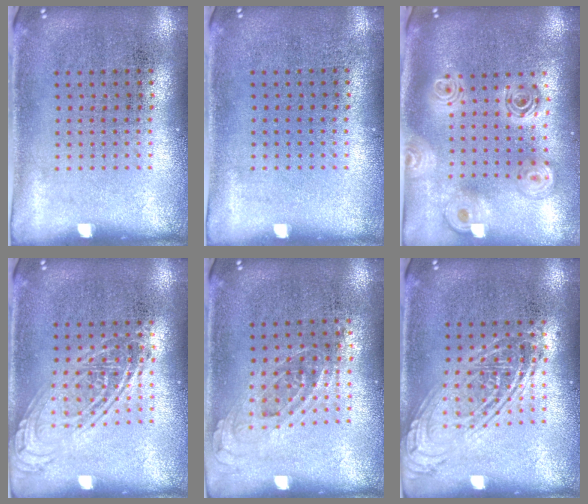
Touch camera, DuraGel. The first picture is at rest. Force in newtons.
{"total": 0.0}
{"total": 2.3, "press": 1.8, "slide": 1.4}
{"total": 2.6, "press": 2.6, "slide": 0.3}
{"total": 0.8, "press": 0.6, "slide": 0.5}
{"total": 2.4, "press": 2.4, "slide": 0.3}